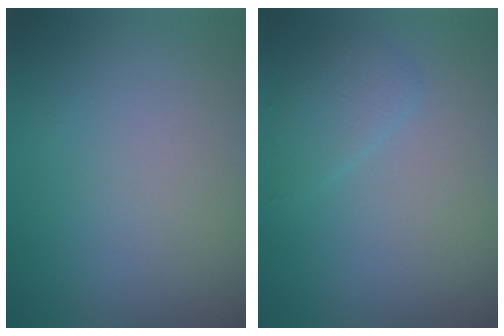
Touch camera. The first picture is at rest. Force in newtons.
{"total": 1.8, "press": 1.8, "slide": 0.1}